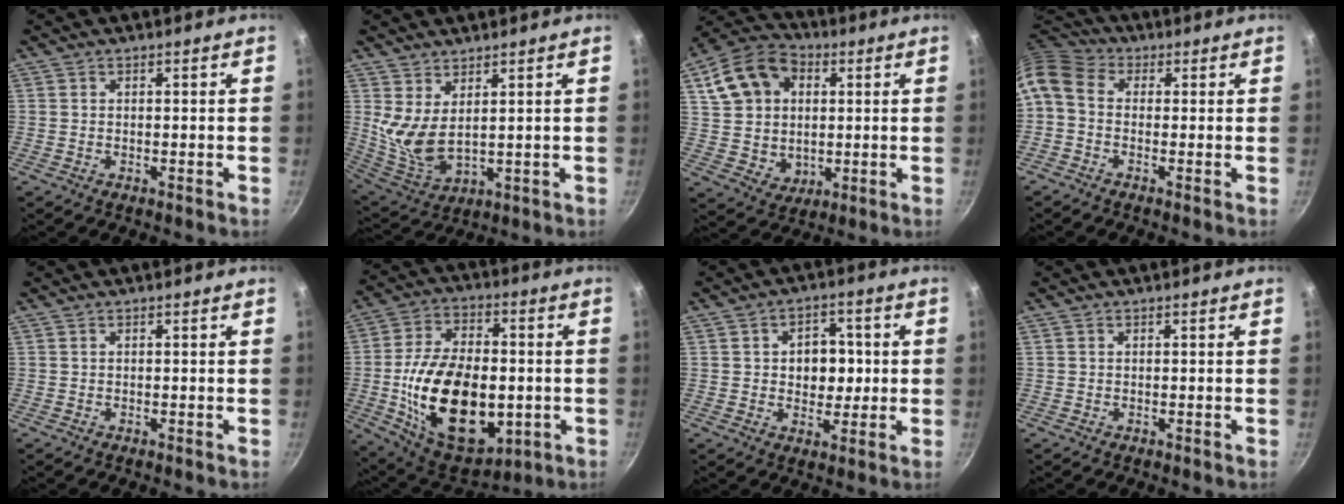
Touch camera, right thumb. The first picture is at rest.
{"total": 8.4, "force": [3.6, 3.8, 6.6], "torque": [-0.123, -0.043, 0.082]}
{"total": 16.5, "force": [4.2, 13.1, 9.2], "torque": [-0.149, 0.009, 0.077]}
{"total": 8.4, "force": [0.0, 6.3, 5.6], "torque": [-0.116, 0.036, -0.018]}
{"total": 0.0}
{"total": 25.5, "force": [-3.5, 15.4, 20.1], "torque": [-0.334, 0.011, -0.042]}
{"total": 7.9, "force": [0.7, 6.0, 5.0], "torque": [-0.033, 0.002, 0.008]}
{"total": 0.0}